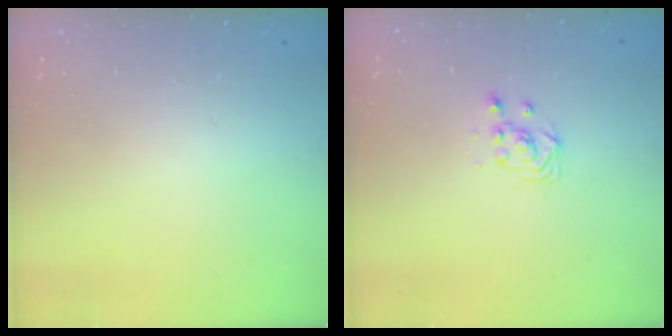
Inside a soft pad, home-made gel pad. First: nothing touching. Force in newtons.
{"total": 3.4, "press": 3.3, "slide": 0.3}